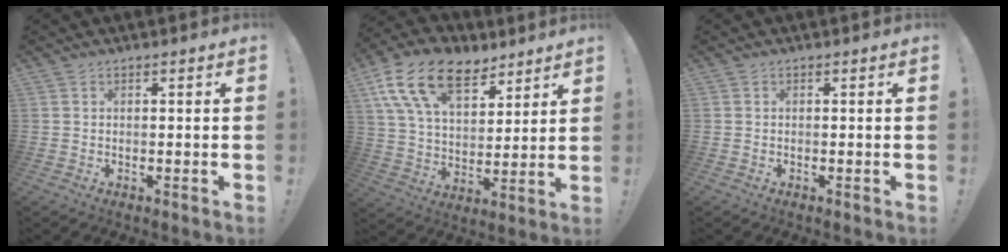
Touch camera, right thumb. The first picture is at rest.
{"total": 18.7, "force": [10.5, 11.0, 10.9], "torque": [-0.187, -0.050, 0.195]}
{"total": 0.0}